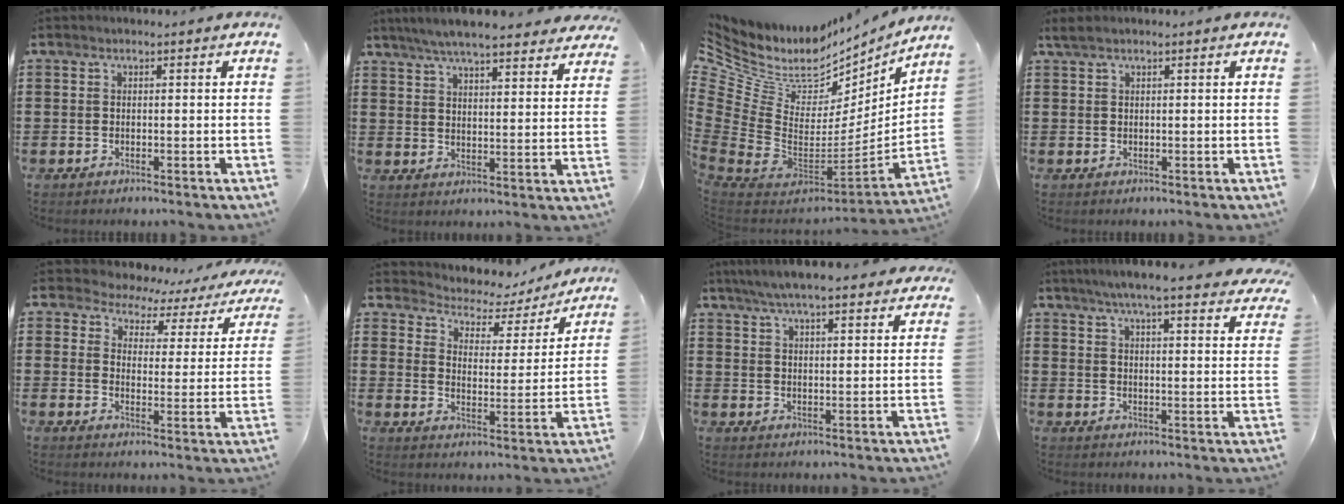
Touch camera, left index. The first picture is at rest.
{"total": 6.2, "force": [5.7, 0.1, 2.4], "torque": [-0.066, -0.024, 0.102]}
{"total": 7.5, "force": [5.2, 4.9, 2.1], "torque": [-0.098, -0.067, 0.090]}
{"total": 1.0, "force": [0.5, 0.1, 0.9], "torque": [-0.018, 0.001, 0.009]}
{"total": 3.8, "force": [3.4, 1.6, 0.4], "torque": [-0.035, -0.025, 0.054]}
{"total": 3.9, "force": [3.6, 1.4, 0.7], "torque": [-0.031, -0.034, 0.051]}
{"total": 5.7, "force": [5.3, 0.3, 2.2], "torque": [-0.060, -0.017, 0.094]}
{"total": 5.9, "force": [5.1, -0.4, 2.8], "torque": [-0.073, -0.025, 0.087]}